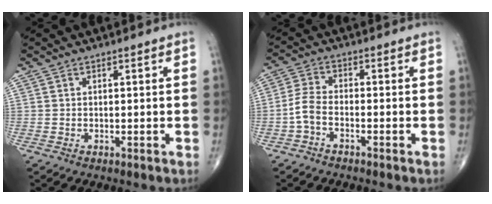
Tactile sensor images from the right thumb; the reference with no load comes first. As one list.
[{"total": 4.1, "force": [-1.9, 2.0, 3.0], "torque": [-0.069, 0.024, -0.044]}]